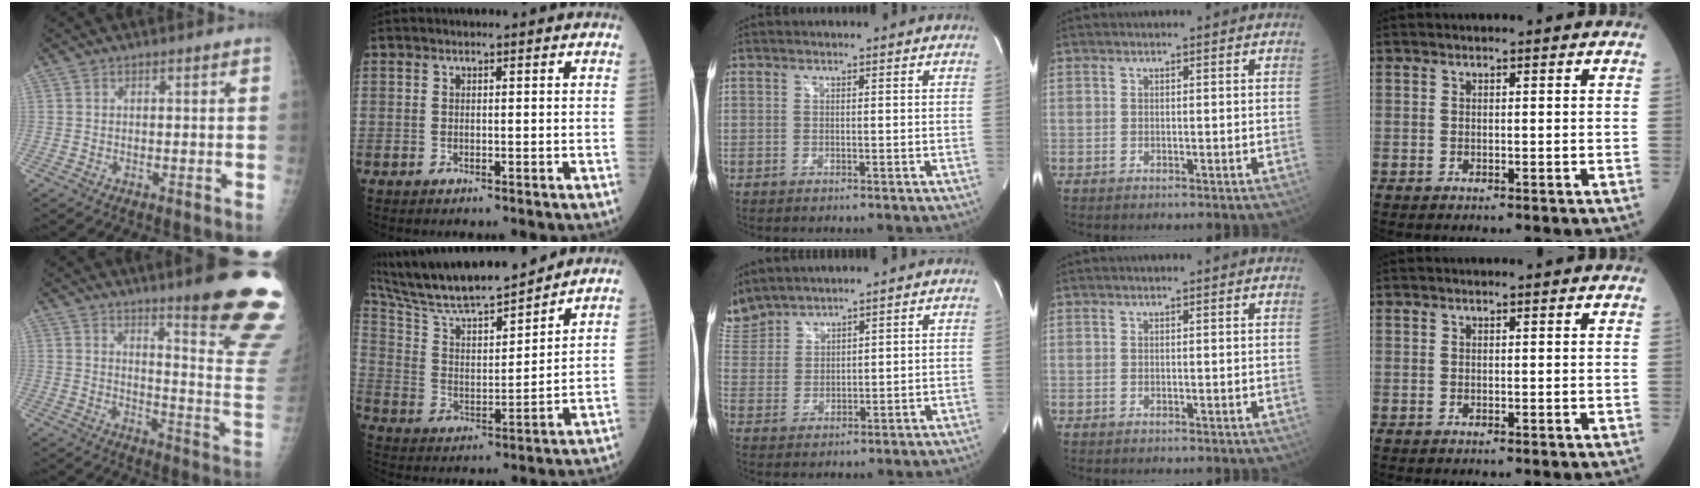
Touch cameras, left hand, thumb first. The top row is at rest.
{"thumb": {"total": 18.6, "force": [13.6, 1.4, 12.7], "torque": [-0.130, -0.116, 0.177]}, "index": {"total": 17.8, "force": [15.9, 1.7, 7.8], "torque": [-0.155, 0.010, 0.283]}, "middle": {"total": 7.0, "force": [6.8, 1.3, 0.6], "torque": [-0.035, 0.019, 0.151]}}